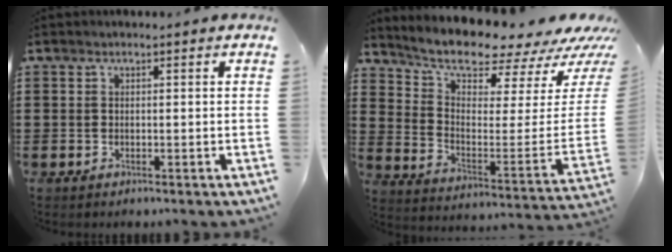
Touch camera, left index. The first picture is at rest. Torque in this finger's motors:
{"motor_torque": [2.14, 0.00, 1.05, 0.19]}